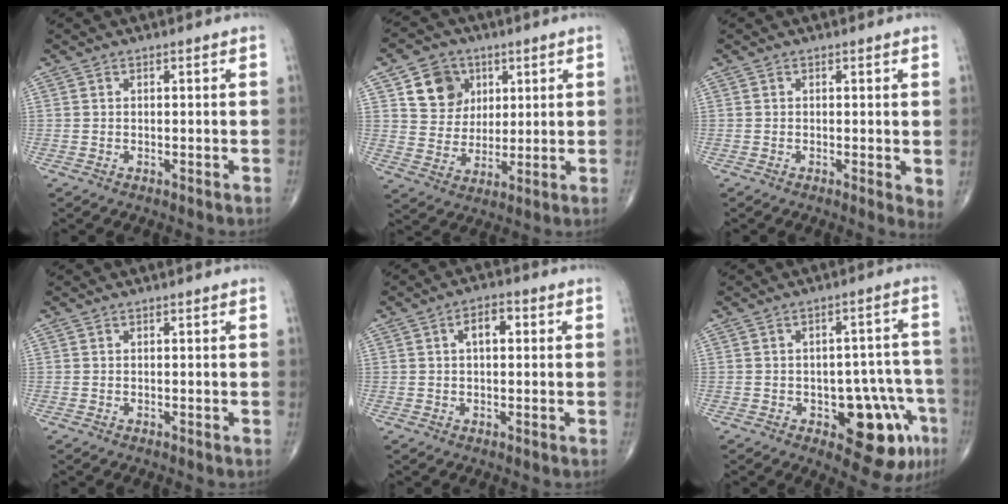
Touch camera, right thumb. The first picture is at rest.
{"total": 10.0, "force": [4.0, 8.4, 3.5], "torque": [-0.024, -0.014, 0.073]}
{"total": 2.7, "force": [0.0, 0.9, 2.6], "torque": [-0.035, -0.009, -0.004]}
{"total": 0.0}
{"total": 4.5, "force": [1.0, 2.3, 3.7], "torque": [-0.054, 0.012, 0.013]}
{"total": 13.4, "force": [-5.5, 6.5, 10.3], "torque": [-0.082, 0.034, -0.061]}